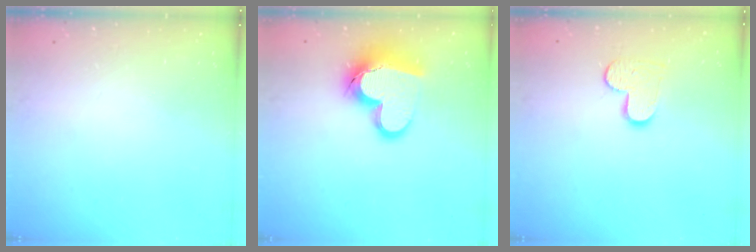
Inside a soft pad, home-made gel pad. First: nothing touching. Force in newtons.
{"total": 16.9, "press": 16.7, "slide": 2.4}
{"total": 9.2, "press": 9.2, "slide": 0.6}